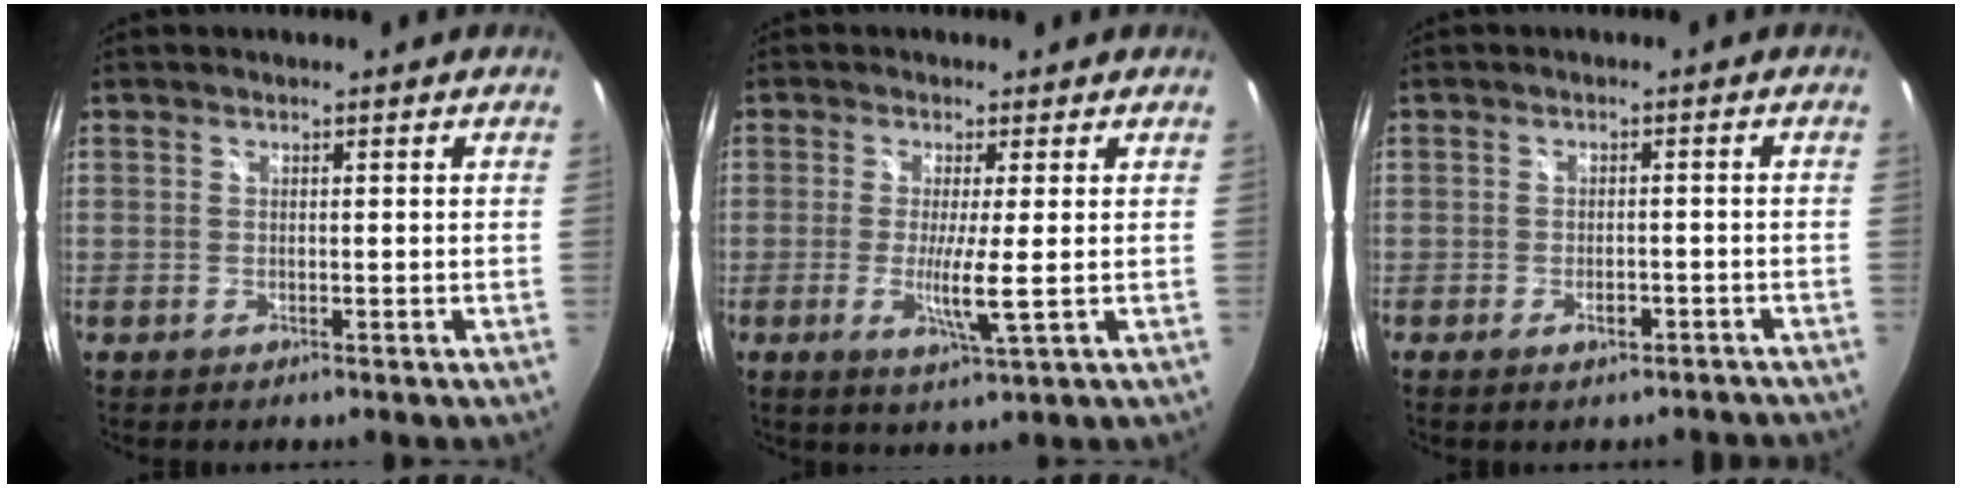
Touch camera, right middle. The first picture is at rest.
{"total": 5.5, "force": [-0.5, -0.8, 5.4], "torque": [-0.104, -0.015, -0.012]}
{"total": 4.3, "force": [-3.3, 1.7, 2.1], "torque": [-0.032, 0.005, -0.033]}